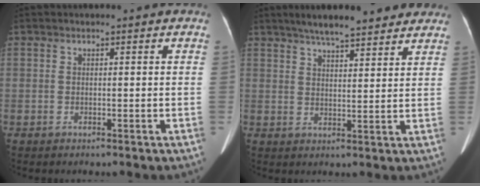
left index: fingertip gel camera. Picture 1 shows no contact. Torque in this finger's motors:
{"motor_torque": [0.45, -0.47, 0.07, 0.10]}